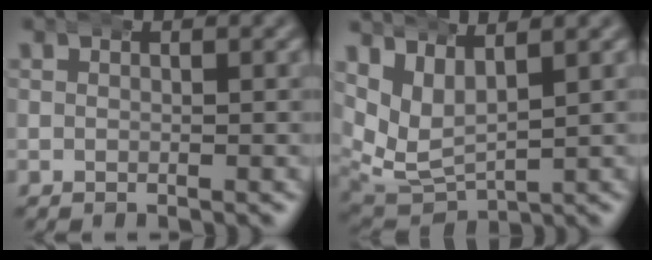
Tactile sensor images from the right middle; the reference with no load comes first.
{"total": 8.0, "force": [2.0, 6.5, 4.1], "torque": [-0.118, -0.023, 0.035]}